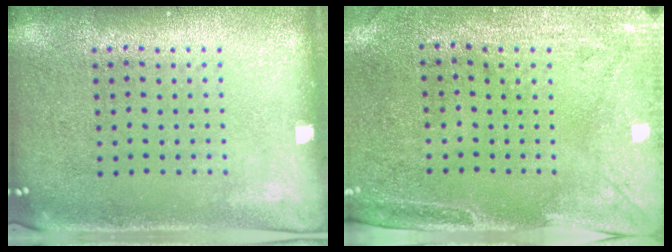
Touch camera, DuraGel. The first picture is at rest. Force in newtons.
{"total": 3.0, "press": 2.4, "slide": 1.8}